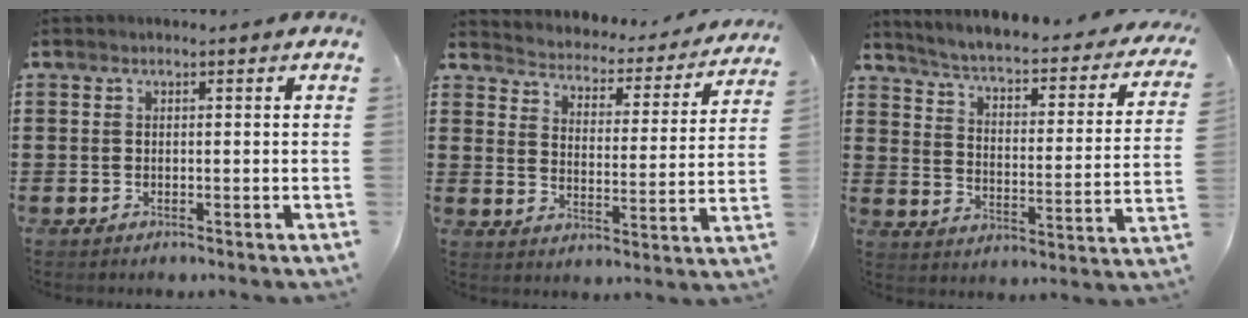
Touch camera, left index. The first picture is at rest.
{"total": 2.7, "force": [2.7, 0.3, -0.1], "torque": [-0.020, -0.032, 0.036]}
{"total": 3.5, "force": [2.9, 0.0, 2.0], "torque": [-0.056, -0.033, 0.038]}